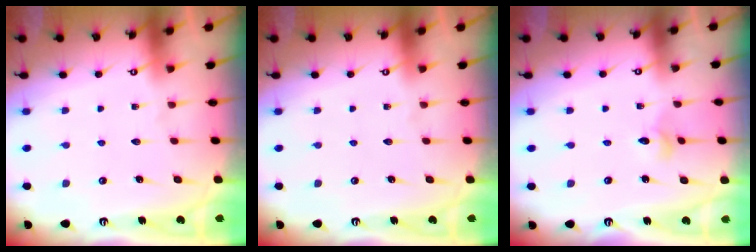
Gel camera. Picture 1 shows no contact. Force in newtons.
{"total": 0.0}
{"total": 2.8, "press": 2.8, "slide": 0.3}